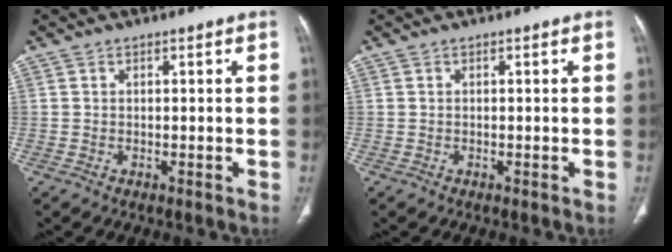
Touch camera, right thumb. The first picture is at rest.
{"total": 0.0}